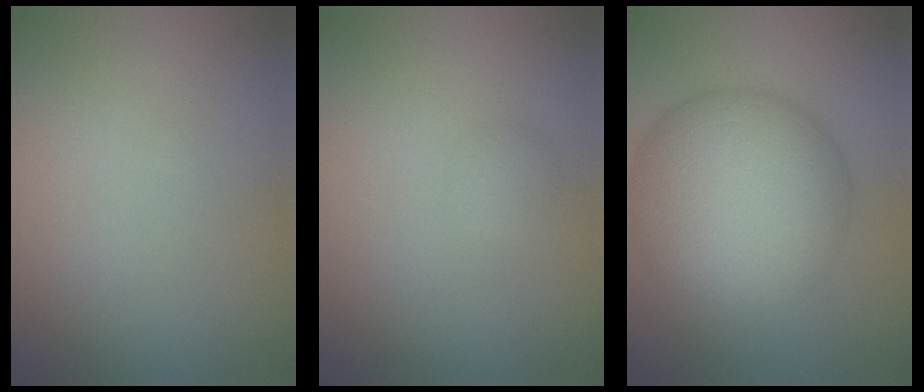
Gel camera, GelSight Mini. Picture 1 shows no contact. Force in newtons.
{"total": 1.1, "press": 1.1, "slide": 0.1}
{"total": 13.3, "press": 13.3, "slide": 0.4}